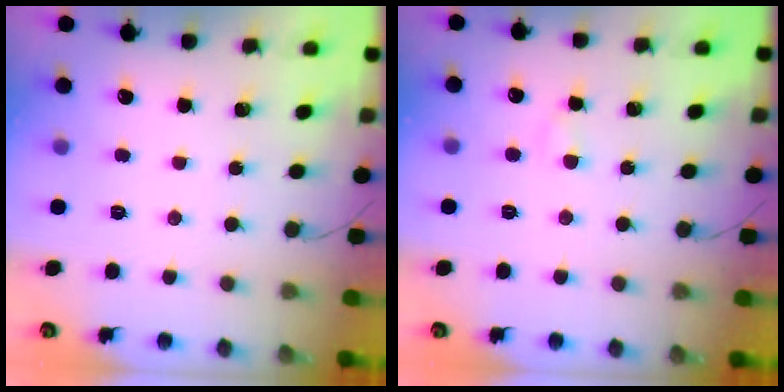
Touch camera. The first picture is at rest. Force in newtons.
{"total": 2.6, "press": 2.4, "slide": 0.8}